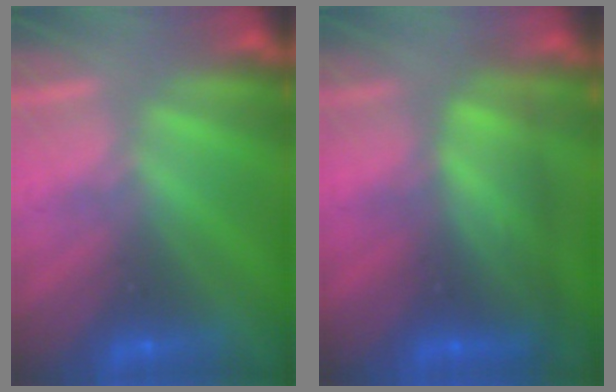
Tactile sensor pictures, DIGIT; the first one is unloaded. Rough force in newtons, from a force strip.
{"total": 9.0}